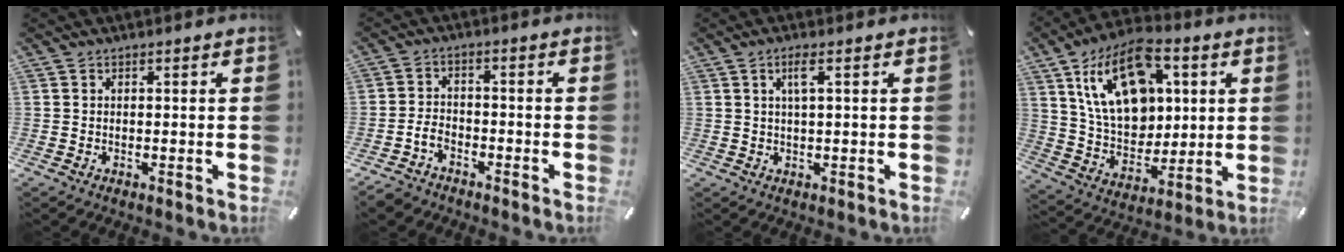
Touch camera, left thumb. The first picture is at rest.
{"total": 4.5, "force": [-3.0, 2.9, 1.9], "torque": [-0.043, 0.014, -0.058]}
{"total": 3.4, "force": [1.2, 0.6, 3.1], "torque": [-0.067, 0.004, 0.018]}
{"total": 19.6, "force": [7.1, 13.4, 12.4], "torque": [-0.241, -0.022, 0.125]}